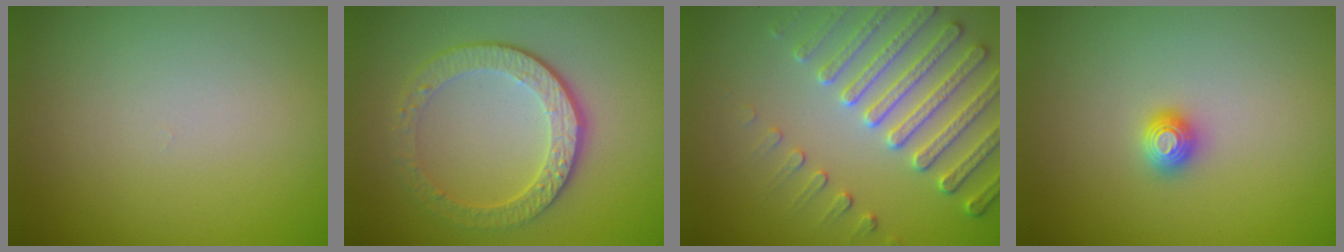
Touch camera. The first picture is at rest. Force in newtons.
{"total": 4.7, "press": 3.3, "slide": 3.3}
{"total": 5.2, "press": 4.7, "slide": 2.4}
{"total": 1.1, "press": 1.1, "slide": 0.0}